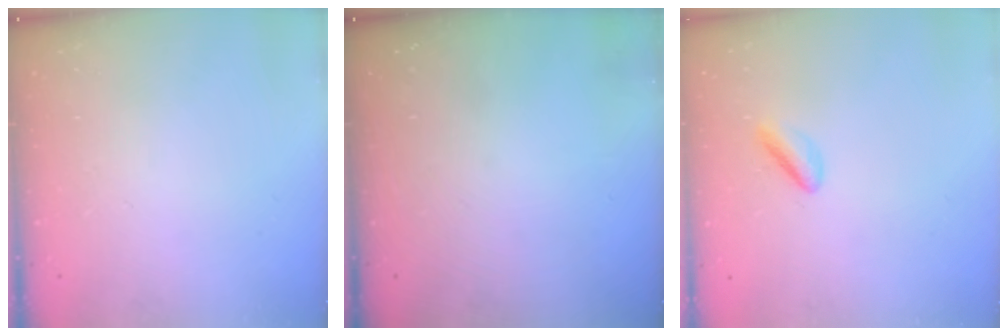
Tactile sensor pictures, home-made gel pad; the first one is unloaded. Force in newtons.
{"total": 0.0}
{"total": 3.2, "press": 3.1, "slide": 1.0}